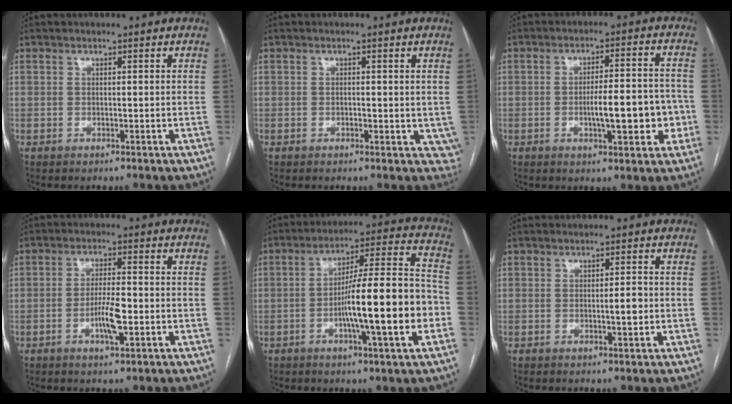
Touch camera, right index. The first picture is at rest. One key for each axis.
{"total": 2.9, "fx": 0.0, "fy": 2.0, "fz": 2.1, "tx": -0.012, "ty": 0.001, "tz": -0.002}
{"total": 9.3, "fx": -2.2, "fy": 2.3, "fz": 8.8, "tx": -0.131, "ty": 0.016, "tz": -0.029}
{"total": 5.4, "fx": -1.7, "fy": 1.0, "fz": 5.0, "tx": -0.095, "ty": -0.001, "tz": -0.029}
{"total": 16.7, "fx": -4.3, "fy": 0.9, "fz": 16.1, "tx": -0.251, "ty": 0.012, "tz": -0.067}
{"total": 2.4, "fx": -0.4, "fy": 0.4, "fz": 2.3, "tx": -0.036, "ty": 0.002, "tz": -0.007}